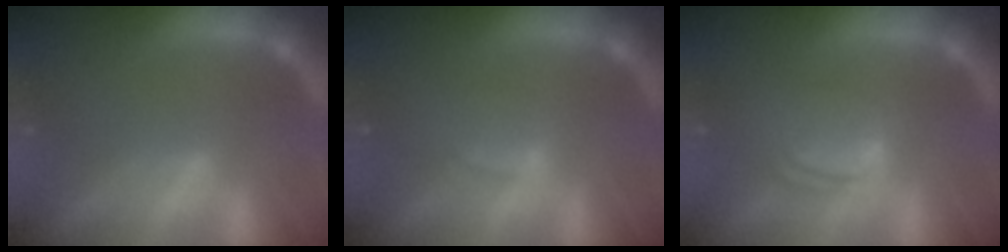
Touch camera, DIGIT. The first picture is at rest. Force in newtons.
{"total": 1.9}
{"total": 4.5}